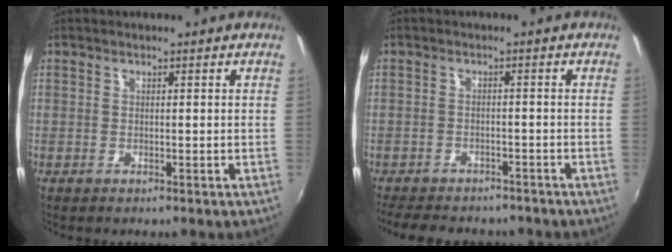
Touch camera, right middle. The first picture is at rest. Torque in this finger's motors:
{"motor_torque": [0.85, -1.05, 0.12, 0.02]}